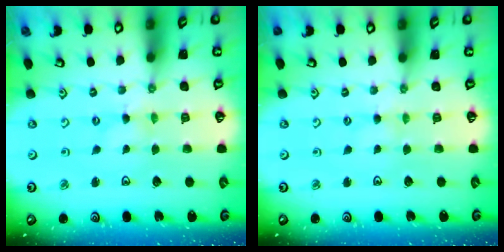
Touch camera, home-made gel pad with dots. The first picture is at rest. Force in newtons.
{"total": 0.7, "press": 0.7, "slide": 0.2}